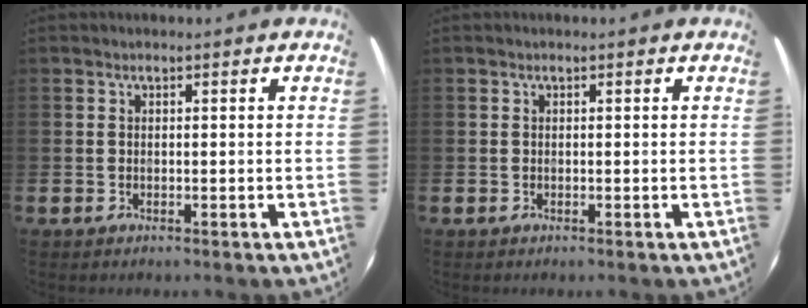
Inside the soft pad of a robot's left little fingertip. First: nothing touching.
{"total": 0.0}